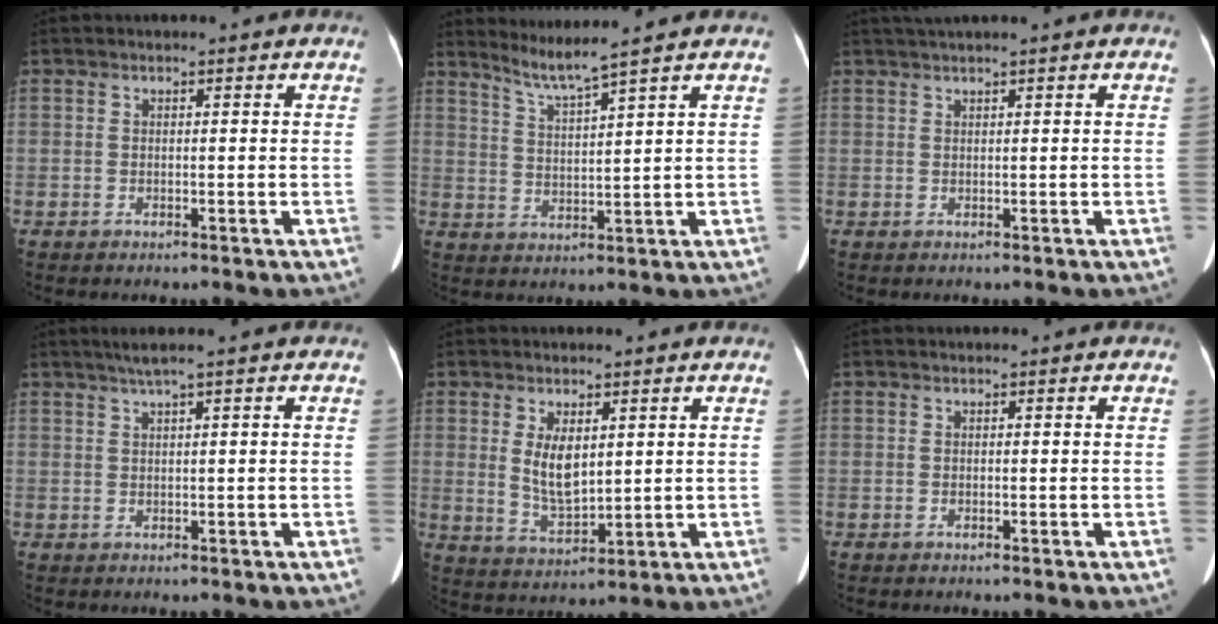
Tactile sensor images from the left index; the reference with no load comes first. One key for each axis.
{"total": 5.0, "fx": 4.2, "fy": -2.0, "fz": 1.7, "tx": -0.042, "ty": -0.016, "tz": 0.087}
{"total": 2.0, "fx": 1.5, "fy": -0.4, "fz": 1.2, "tx": -0.027, "ty": 0.016, "tz": 0.034}
{"total": 2.4, "fx": 1.5, "fy": -0.5, "fz": 1.8, "tx": -0.044, "ty": 0.006, "tz": 0.035}
{"total": 5.8, "fx": 1.7, "fy": 2.3, "fz": 5.0, "tx": -0.098, "ty": -0.008, "tz": 0.043}
{"total": 0.0}